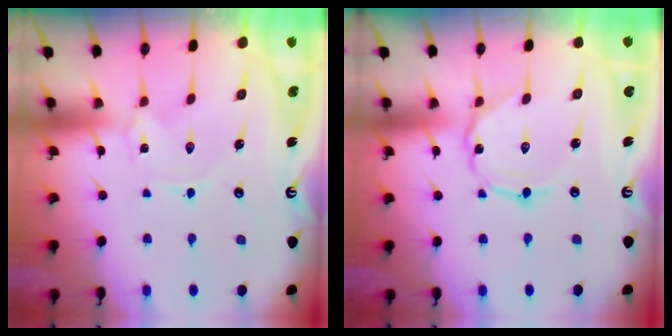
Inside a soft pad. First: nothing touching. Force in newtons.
{"total": 2.3, "press": 2.3, "slide": 0.3}